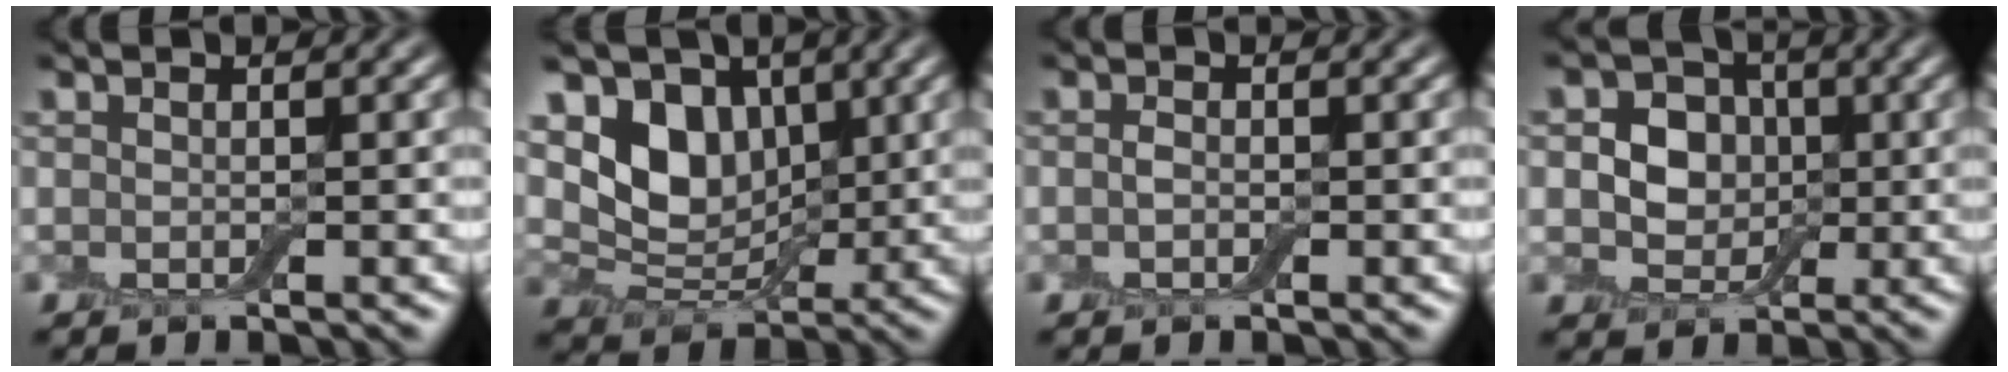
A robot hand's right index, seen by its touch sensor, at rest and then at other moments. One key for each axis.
{"total": 6.0, "fx": 1.8, "fy": 4.5, "fz": 3.5, "tx": -0.068, "ty": -0.009, "tz": 0.024}
{"total": 0.8, "fx": -0.1, "fy": 0.5, "fz": 0.6, "tx": -0.016, "ty": 0.000, "tz": -0.004}
{"total": 5.0, "fx": 0.4, "fy": 4.2, "fz": 2.6, "tx": -0.039, "ty": 0.009, "tz": -0.013}